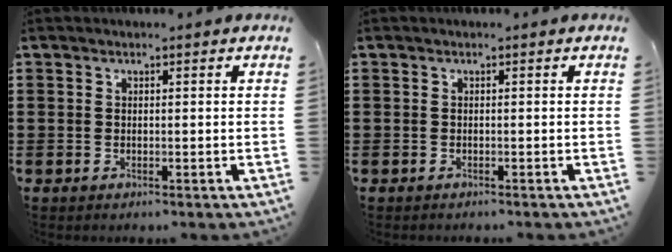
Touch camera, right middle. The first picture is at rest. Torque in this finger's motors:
{"motor_torque": [0.34, -0.49, 0.00, 0.02]}